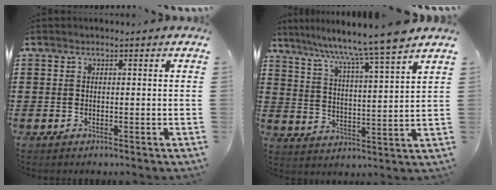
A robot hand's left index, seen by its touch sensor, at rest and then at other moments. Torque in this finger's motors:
{"motor_torque": [1.11, -1.03, 0.40, 0.17]}